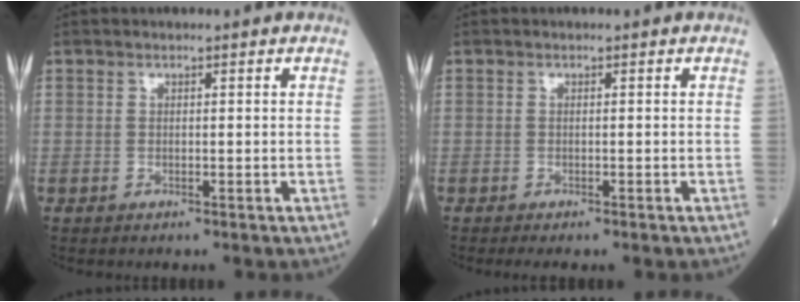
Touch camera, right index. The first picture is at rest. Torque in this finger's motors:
{"motor_torque": [-0.38, -0.74, 0.26, 0.05]}